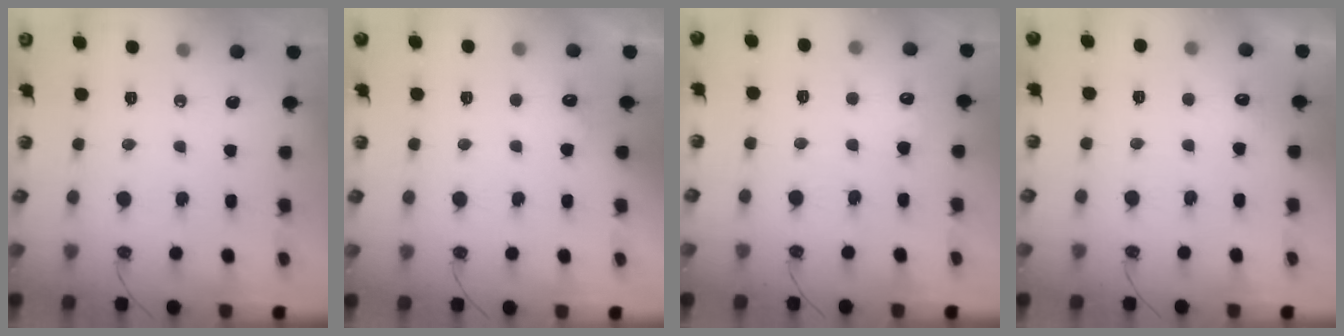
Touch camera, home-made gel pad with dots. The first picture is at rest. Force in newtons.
{"total": 5.7, "press": 5.6, "slide": 1.3}
{"total": 6.4, "press": 6.3, "slide": 1.2}
{"total": 5.3, "press": 5.2, "slide": 1.1}